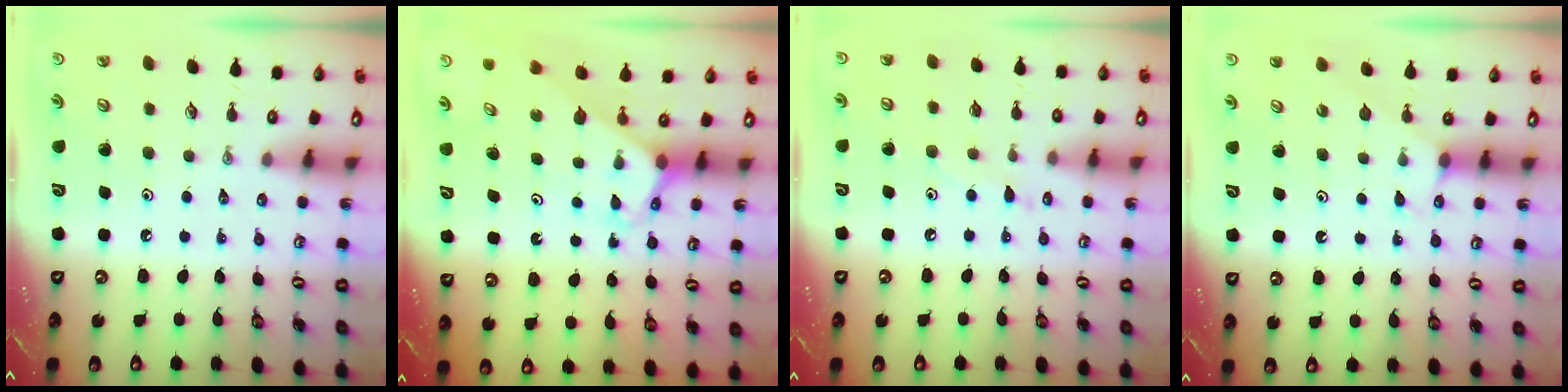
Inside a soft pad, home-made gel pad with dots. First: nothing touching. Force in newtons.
{"total": 3.2, "press": 3.2, "slide": 0.2}
{"total": 5.8, "press": 5.8, "slide": 0.1}
{"total": 6.1, "press": 6.1, "slide": 0.5}